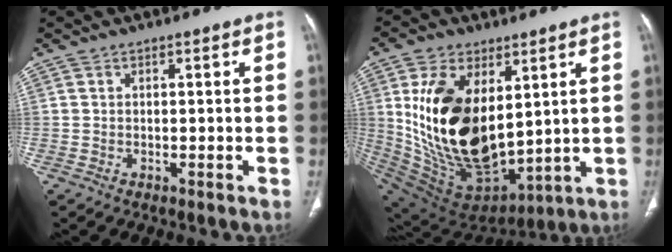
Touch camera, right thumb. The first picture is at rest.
{"total": 24.5, "force": [4.7, 14.1, 19.4], "torque": [-0.348, -0.046, 0.113]}